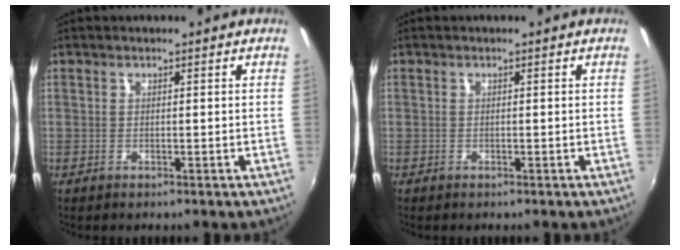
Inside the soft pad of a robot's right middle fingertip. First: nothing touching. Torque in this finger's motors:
{"motor_torque": [0.95, -1.12, -0.10, -0.01]}